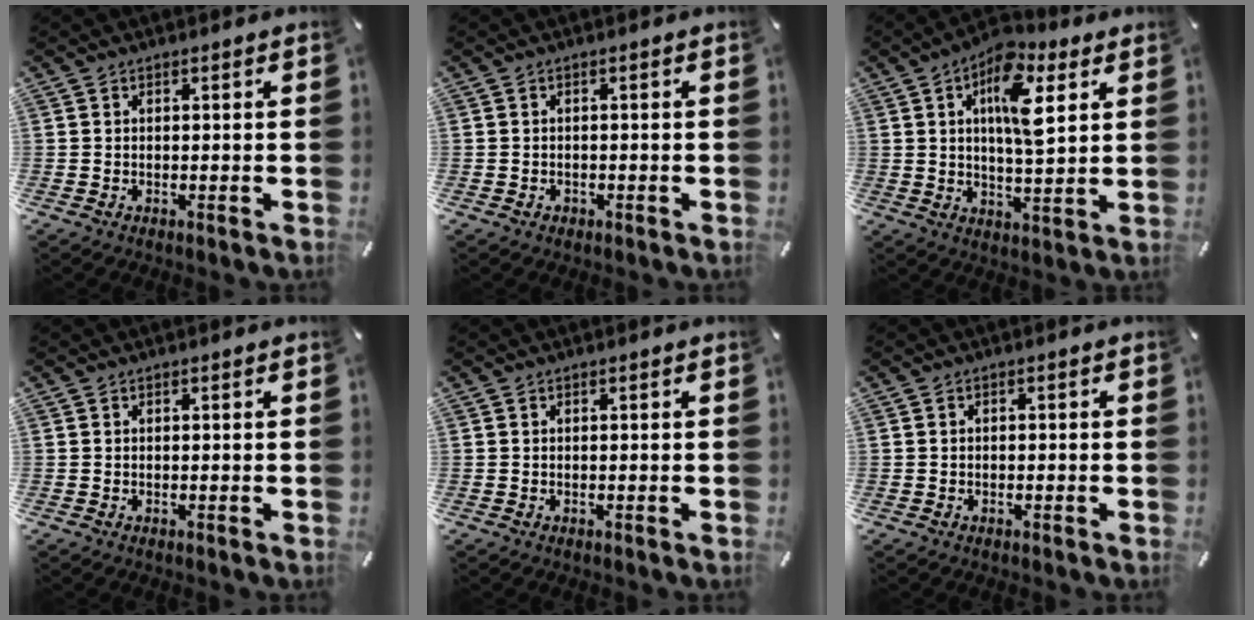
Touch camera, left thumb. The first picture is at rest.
{"total": 1.0, "force": [-0.5, 0.8, 0.3], "torque": [-0.008, 0.003, -0.013]}
{"total": 12.9, "force": [5.3, 5.4, 10.4], "torque": [-0.166, -0.011, 0.087]}
{"total": 0.0}
{"total": 0.0}
{"total": 0.9, "force": [-0.5, 0.5, 0.4], "torque": [-0.009, 0.003, -0.012]}